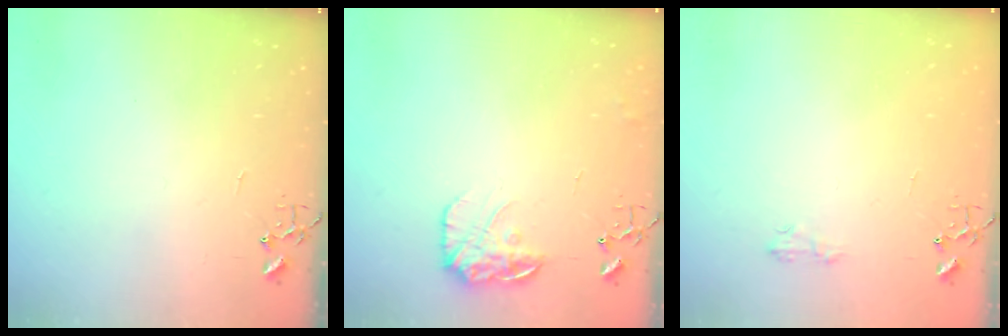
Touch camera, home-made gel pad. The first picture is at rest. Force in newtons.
{"total": 13.2, "press": 13.2, "slide": 0.6}
{"total": 5.2, "press": 5.2, "slide": 0.7}